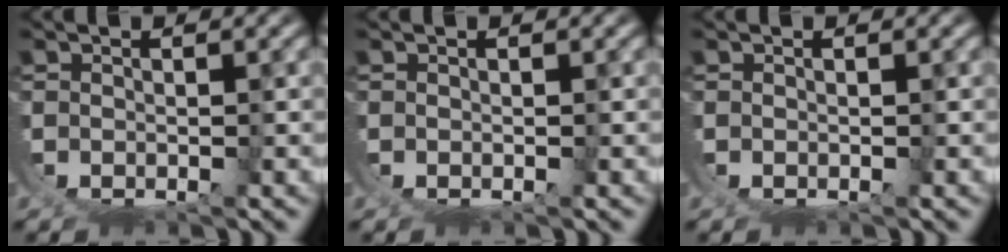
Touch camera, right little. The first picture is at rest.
{"total": 0.0}
{"total": 0.0}